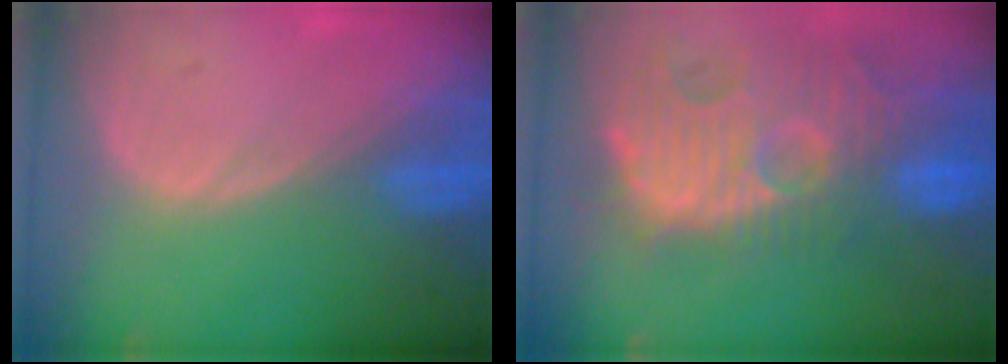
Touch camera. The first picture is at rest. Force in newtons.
{"total": 14.1, "press": 12.4, "slide": 6.7}